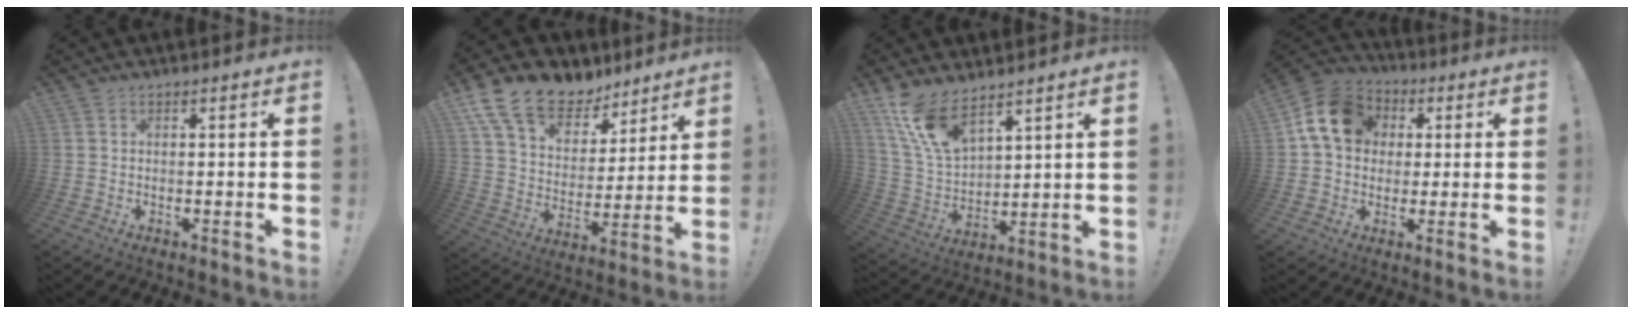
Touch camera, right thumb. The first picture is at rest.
{"total": 15.8, "force": [11.3, 8.9, 6.5], "torque": [-0.122, -0.073, 0.210]}
{"total": 13.0, "force": [9.6, 5.2, 7.0], "torque": [-0.144, -0.055, 0.186]}
{"total": 14.2, "force": [3.8, 11.4, 7.5], "torque": [-0.107, 0.006, 0.079]}